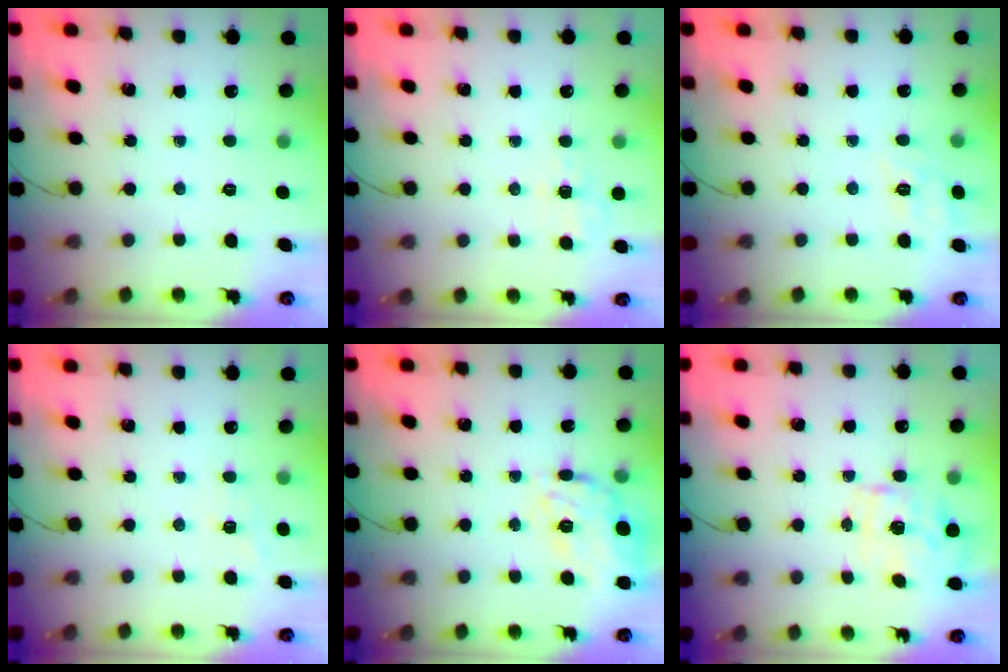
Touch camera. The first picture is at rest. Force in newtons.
{"total": 1.9, "press": 1.1, "slide": 1.6}
{"total": 9.7, "press": 9.6, "slide": 1.7}
{"total": 2.8, "press": 2.4, "slide": 1.6}
{"total": 12.3, "press": 12.1, "slide": 1.8}
{"total": 2.2, "press": 2.2, "slide": 0.4}